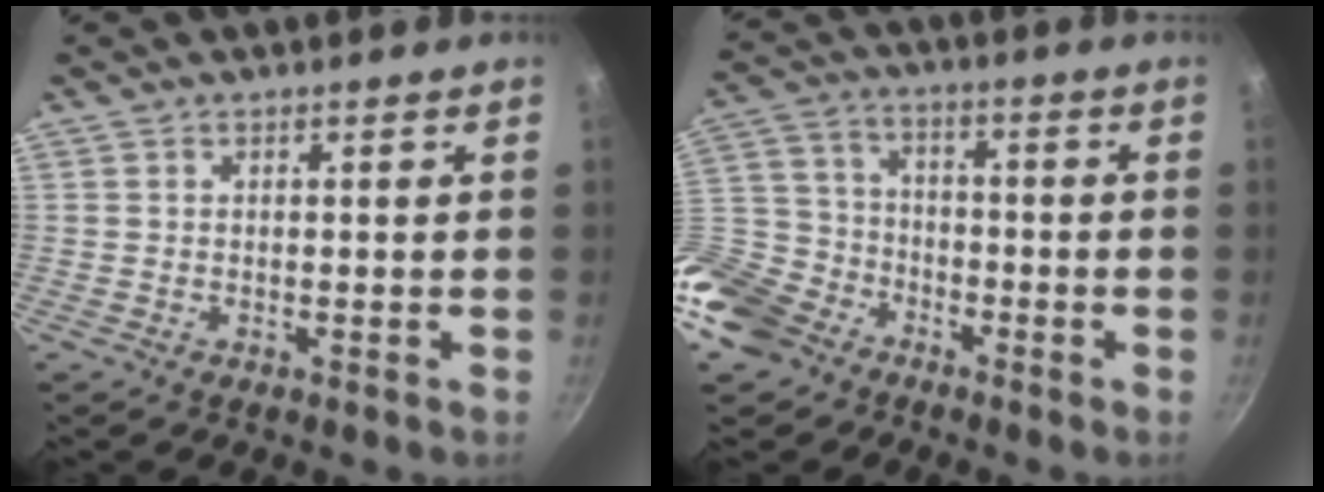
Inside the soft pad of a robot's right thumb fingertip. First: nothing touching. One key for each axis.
{"total": 14.8, "fx": -9.4, "fy": 10.1, "fz": 5.4, "tx": -0.122, "ty": 0.043, "tz": -0.186}